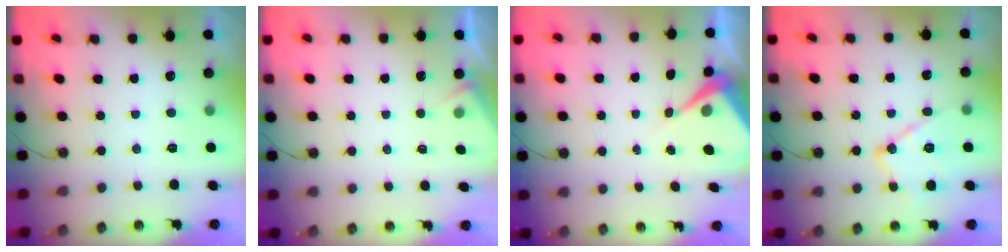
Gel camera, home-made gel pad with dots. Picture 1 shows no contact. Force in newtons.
{"total": 2.9, "press": 2.8, "slide": 0.5}
{"total": 5.5, "press": 5.5, "slide": 0.3}
{"total": 13.0, "press": 12.9, "slide": 1.1}